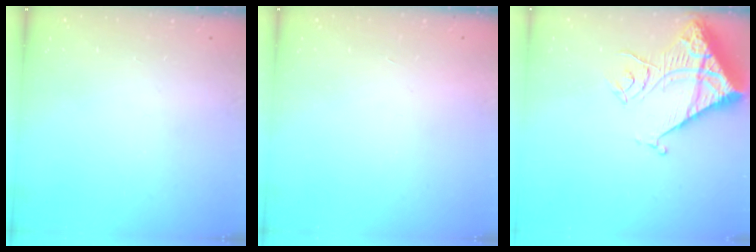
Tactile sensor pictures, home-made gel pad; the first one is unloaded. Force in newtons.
{"total": 1.7, "press": 1.7, "slide": 0.1}
{"total": 14.6, "press": 14.5, "slide": 1.4}